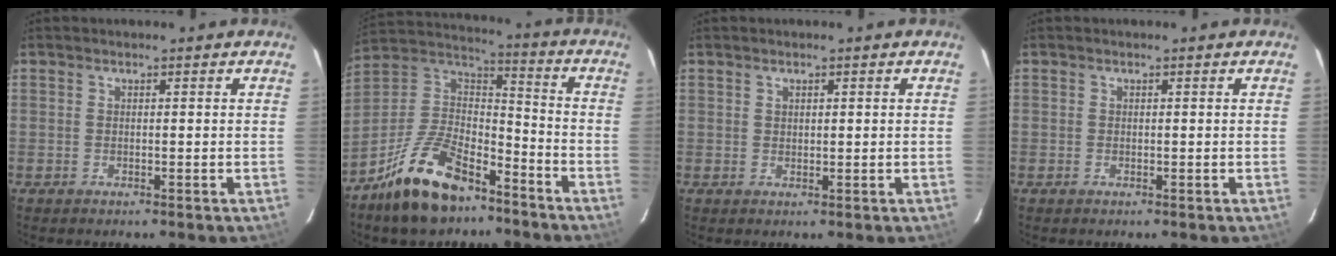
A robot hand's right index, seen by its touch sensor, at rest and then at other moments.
{"total": 18.3, "force": [-12.4, 8.1, 10.7], "torque": [-0.225, 0.016, -0.222]}
{"total": 1.0, "force": [0.6, 0.6, 0.5], "torque": [-0.006, 0.004, 0.011]}
{"total": 0.0}